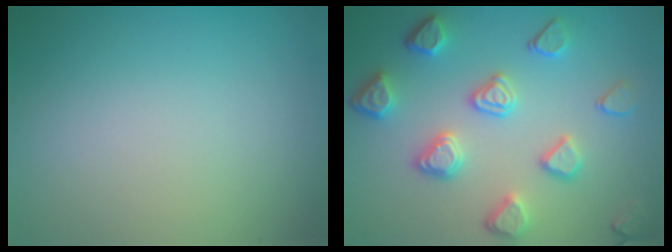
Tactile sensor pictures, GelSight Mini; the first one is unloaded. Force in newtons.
{"total": 4.7, "press": 3.9, "slide": 2.6}